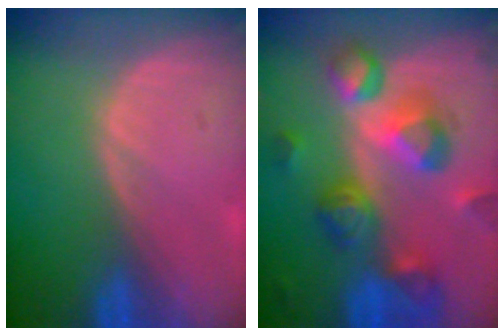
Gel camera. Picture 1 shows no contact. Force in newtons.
{"total": 10.6, "press": 9.5, "slide": 4.7}